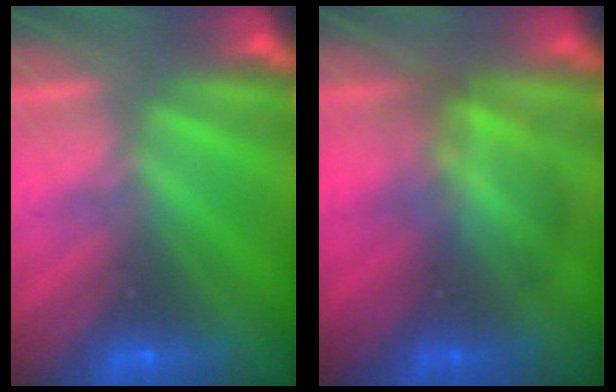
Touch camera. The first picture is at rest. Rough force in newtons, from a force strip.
{"total": 2.9}